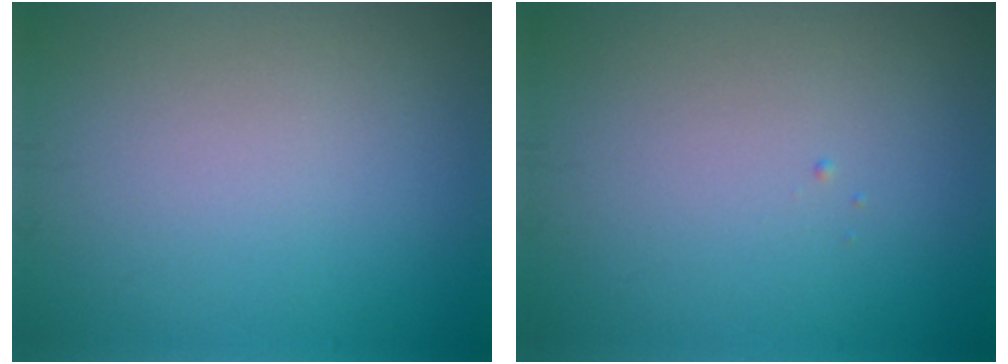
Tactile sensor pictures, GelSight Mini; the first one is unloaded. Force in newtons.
{"total": 0.0}